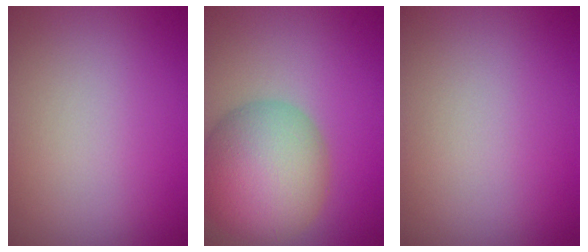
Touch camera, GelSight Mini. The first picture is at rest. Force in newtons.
{"total": 9.2, "press": 9.2, "slide": 0.5}
{"total": 0.0}